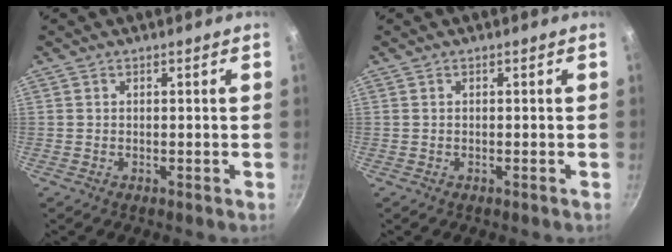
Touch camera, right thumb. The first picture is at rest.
{"total": 0.0}